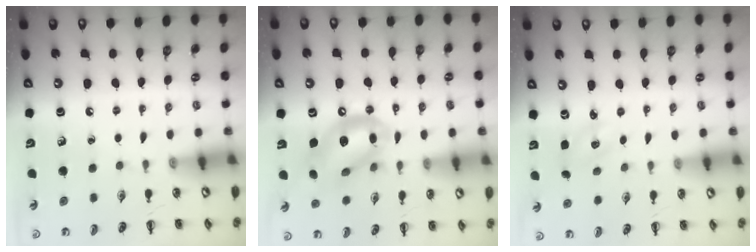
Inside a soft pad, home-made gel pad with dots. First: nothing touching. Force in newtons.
{"total": 13.3, "press": 12.9, "slide": 3.4}
{"total": 1.6, "press": 1.5, "slide": 0.5}